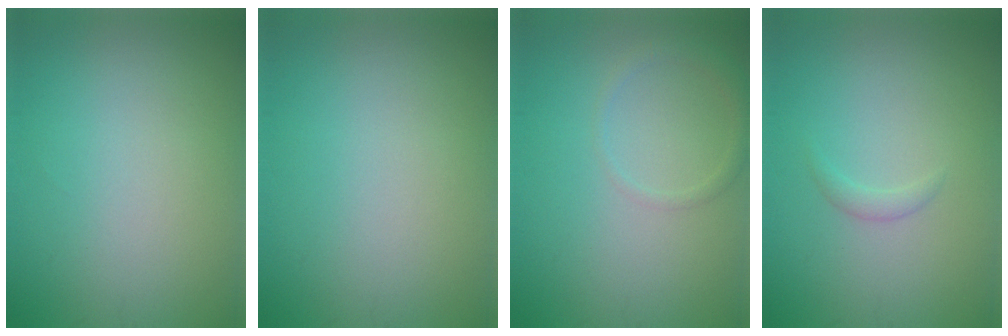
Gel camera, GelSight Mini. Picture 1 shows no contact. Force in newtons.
{"total": 0.0}
{"total": 1.4, "press": 1.4, "slide": 0.1}
{"total": 0.8, "press": 0.8, "slide": 0.1}